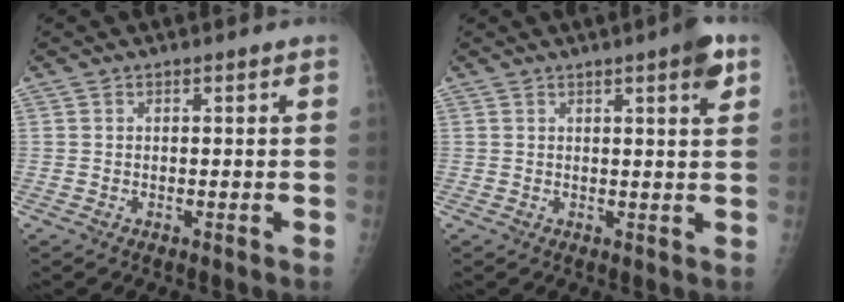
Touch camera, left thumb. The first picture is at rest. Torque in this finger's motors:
{"motor_torque": [2.24, 0.72, 0.53, -0.05, 0.08]}